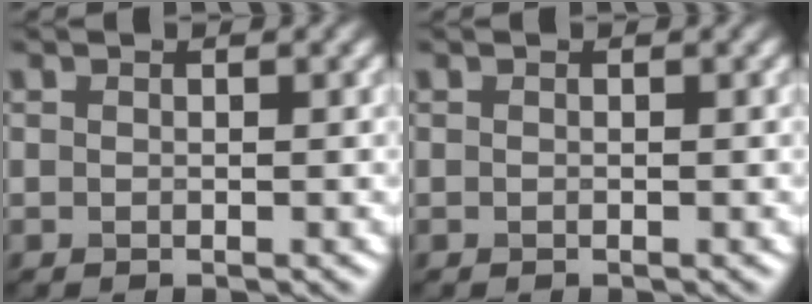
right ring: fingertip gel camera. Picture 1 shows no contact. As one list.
[{"total": 0.0}]